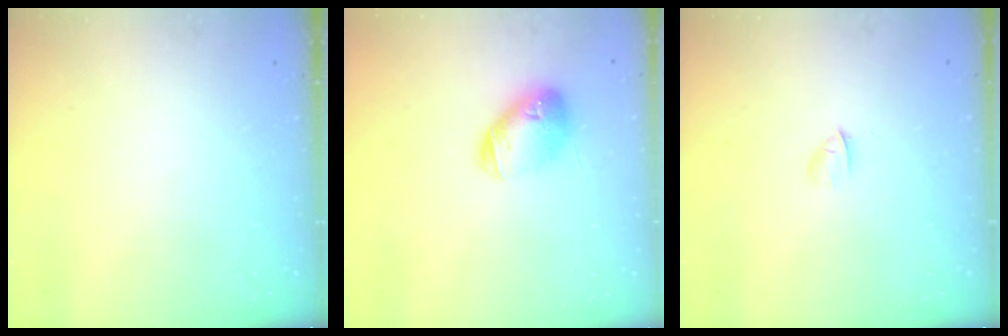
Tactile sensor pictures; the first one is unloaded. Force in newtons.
{"total": 11.3, "press": 11.2, "slide": 1.6}
{"total": 1.7, "press": 1.6, "slide": 0.5}